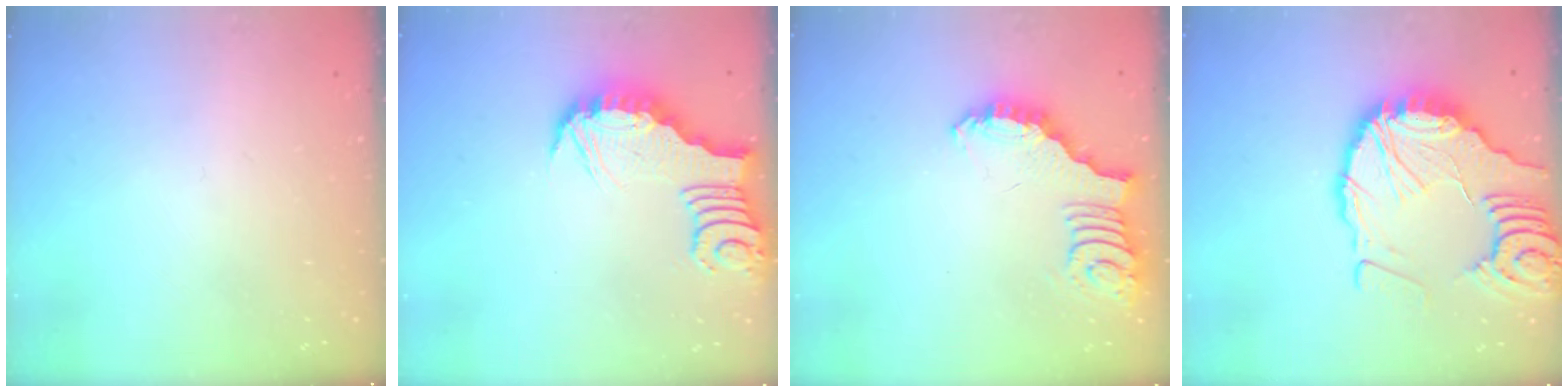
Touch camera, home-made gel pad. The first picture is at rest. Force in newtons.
{"total": 3.3, "press": 3.3, "slide": 0.1}
{"total": 2.5, "press": 2.5, "slide": 0.5}
{"total": 15.8, "press": 15.7, "slide": 2.0}